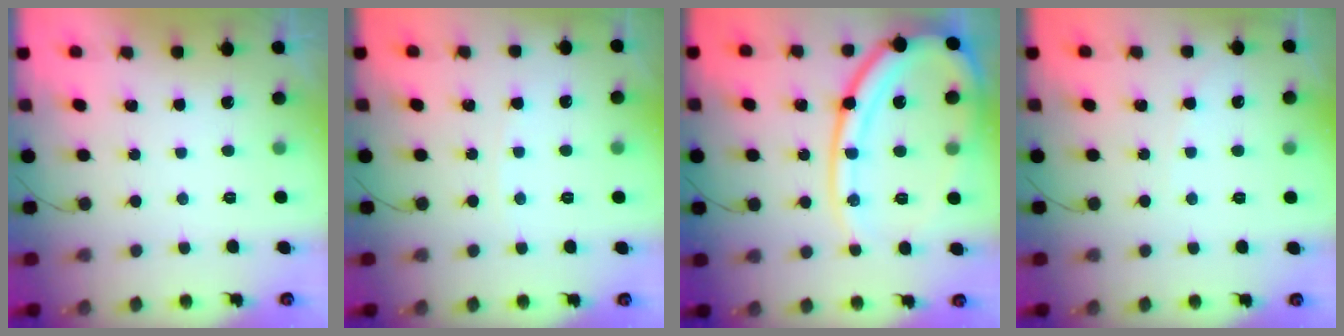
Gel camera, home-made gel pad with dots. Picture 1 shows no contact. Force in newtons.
{"total": 2.4, "press": 2.4, "slide": 0.3}
{"total": 22.3, "press": 22.2, "slide": 2.4}
{"total": 3.4, "press": 3.4, "slide": 0.4}